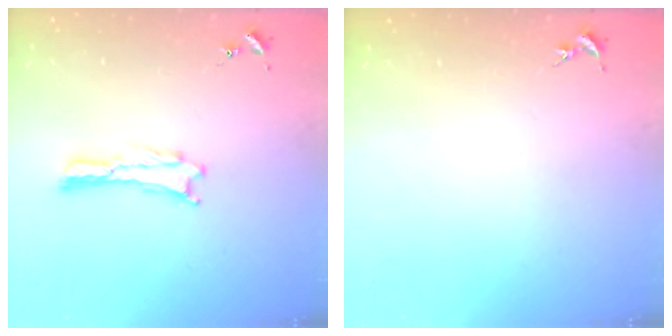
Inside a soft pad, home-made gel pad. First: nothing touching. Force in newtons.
{"total": 0.0}